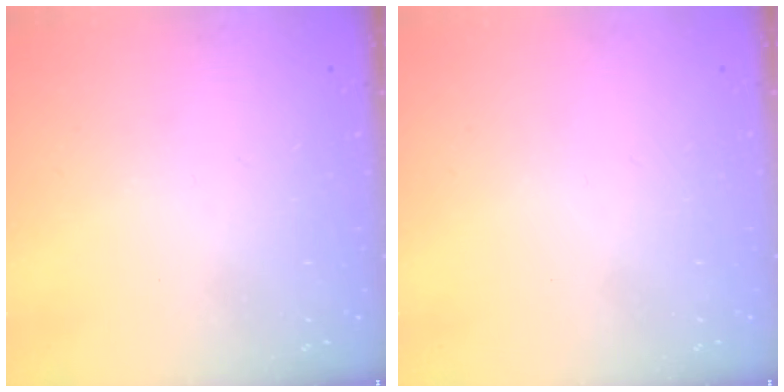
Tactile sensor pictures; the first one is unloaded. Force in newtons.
{"total": 1.8, "press": 1.7, "slide": 0.1}